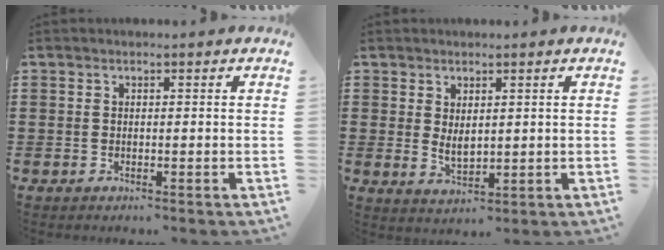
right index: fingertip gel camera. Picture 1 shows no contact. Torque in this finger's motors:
{"motor_torque": [1.11, 1.03, 0.19, 0.04]}